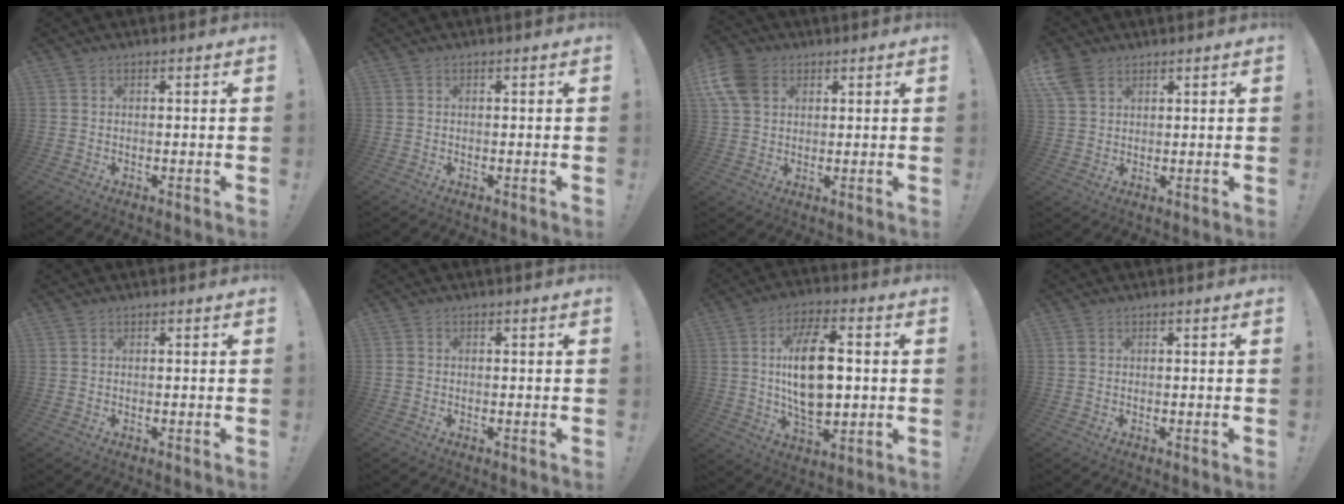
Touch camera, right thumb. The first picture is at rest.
{"total": 0.0}
{"total": 10.2, "force": [3.9, 7.4, 5.8], "torque": [-0.115, -0.010, 0.077]}
{"total": 6.3, "force": [3.6, 4.0, 3.2], "torque": [-0.063, -0.012, 0.072]}
{"total": 0.0}
{"total": 0.9, "force": [-0.3, 0.8, 0.4], "torque": [-0.005, 0.003, -0.005]}
{"total": 17.2, "force": [1.1, 9.0, 14.6], "torque": [-0.260, -0.001, 0.013]}
{"total": 0.7, "force": [0.2, 0.6, 0.3], "torque": [-0.010, 0.005, 0.004]}